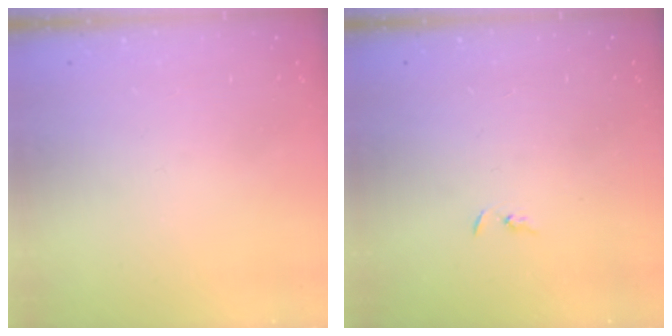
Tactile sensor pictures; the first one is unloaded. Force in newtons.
{"total": 2.1, "press": 2.1, "slide": 0.3}